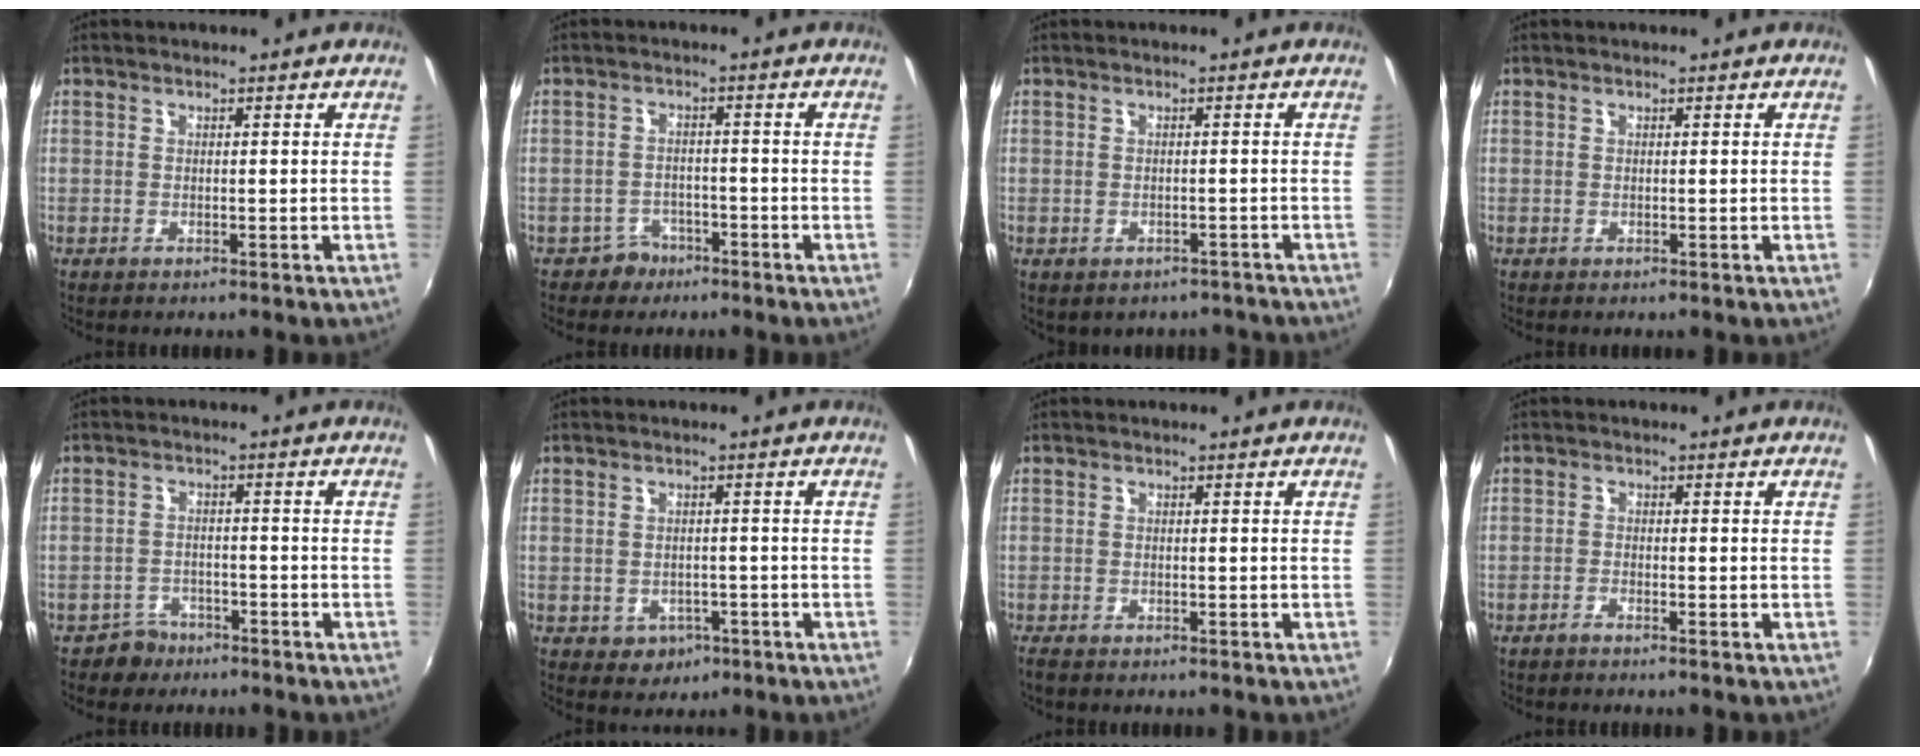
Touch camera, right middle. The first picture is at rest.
{"total": 3.9, "force": [-2.7, 2.7, -0.1], "torque": [-0.007, 0.010, -0.044]}
{"total": 5.1, "force": [-3.9, 2.9, 1.6], "torque": [-0.030, -0.007, -0.038]}
{"total": 0.0}
{"total": 3.9, "force": [-3.0, 2.6, -0.1], "torque": [-0.007, 0.009, -0.051]}
{"total": 4.3, "force": [-1.6, 3.7, 1.4], "torque": [-0.038, -0.001, -0.012]}
{"total": 2.2, "force": [-1.8, 0.9, 1.0], "torque": [-0.020, -0.013, -0.031]}
{"total": 1.1, "force": [-1.0, 0.0, 0.5], "torque": [-0.018, 0.000, -0.025]}